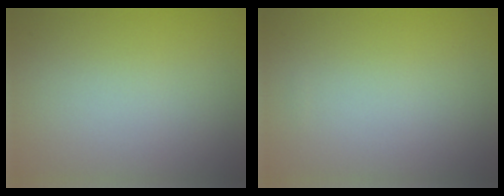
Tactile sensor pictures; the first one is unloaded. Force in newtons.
{"total": 0.0}